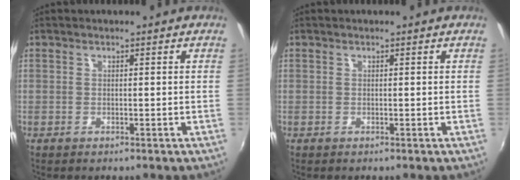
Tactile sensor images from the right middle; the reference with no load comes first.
{"total": 0.0}